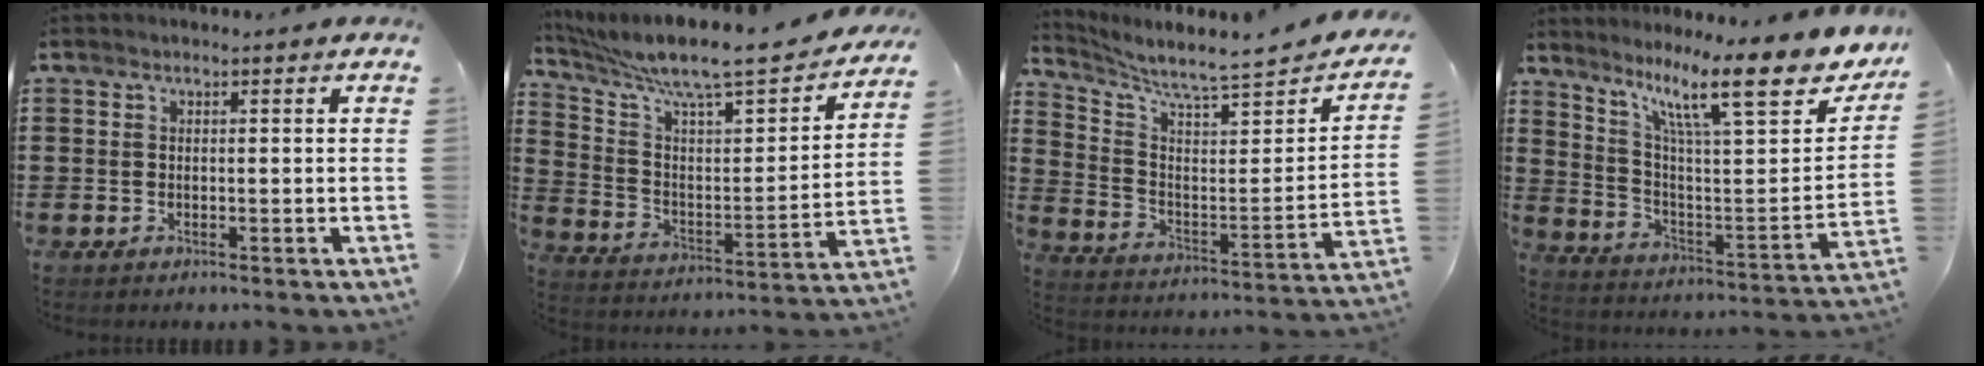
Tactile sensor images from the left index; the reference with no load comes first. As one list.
[{"total": 8.7, "force": [7.5, 0.9, 4.4], "torque": [-0.112, -0.063, 0.120]}, {"total": 5.7, "force": [5.1, -0.1, 2.4], "torque": [-0.074, -0.053, 0.080]}, {"total": 15.0, "force": [9.9, 2.2, 11.1], "torque": [-0.202, -0.062, 0.150]}]